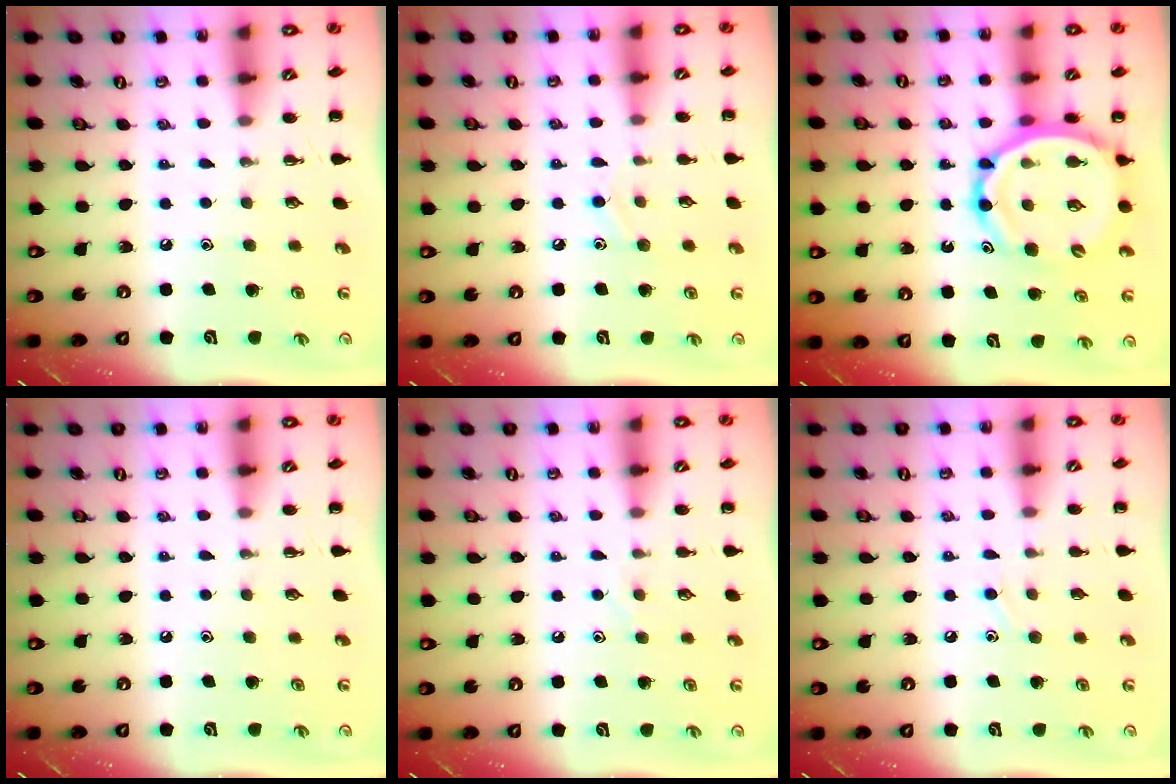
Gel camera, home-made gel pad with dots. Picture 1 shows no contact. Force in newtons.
{"total": 7.2, "press": 6.8, "slide": 2.3}
{"total": 14.7, "press": 14.1, "slide": 4.2}
{"total": 0.0}
{"total": 4.8, "press": 4.6, "slide": 1.0}
{"total": 5.1, "press": 4.7, "slide": 1.8}